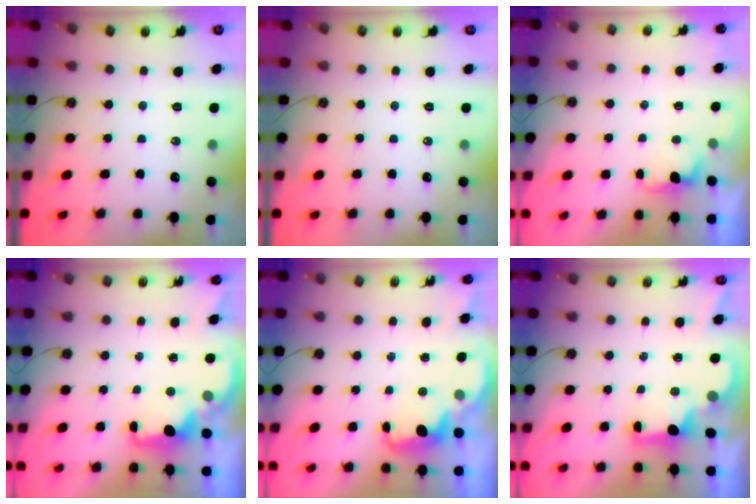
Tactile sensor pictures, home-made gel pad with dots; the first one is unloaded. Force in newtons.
{"total": 0.0}
{"total": 1.1, "press": 0.8, "slide": 0.7}
{"total": 2.0, "press": 1.9, "slide": 0.7}
{"total": 2.3, "press": 2.3, "slide": 0.5}
{"total": 2.1, "press": 2.0, "slide": 0.7}